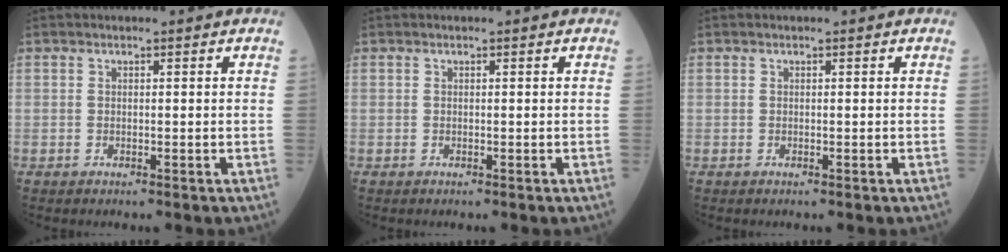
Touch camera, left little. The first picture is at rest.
{"total": 0.0}
{"total": 0.0}